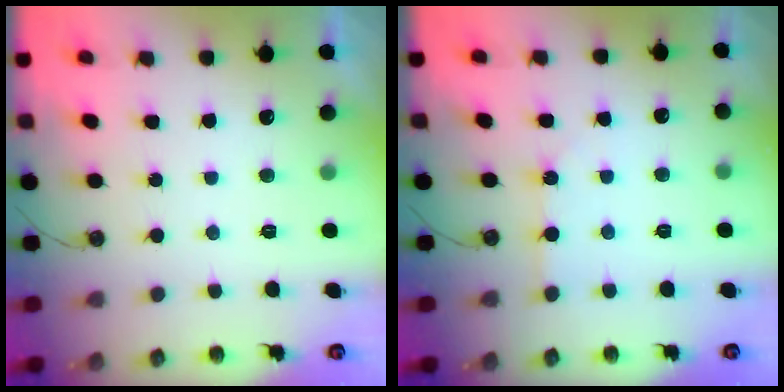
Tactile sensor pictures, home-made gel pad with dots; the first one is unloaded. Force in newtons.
{"total": 3.8, "press": 3.8, "slide": 0.6}